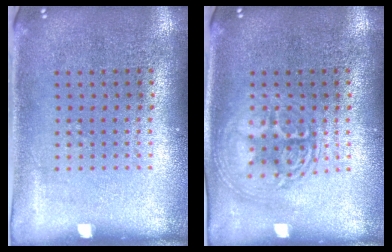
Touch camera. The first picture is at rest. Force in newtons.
{"total": 3.0, "press": 3.0, "slide": 0.4}